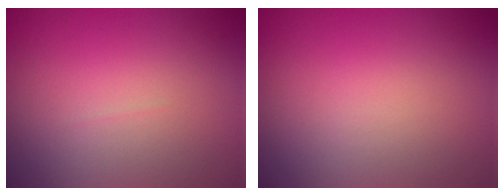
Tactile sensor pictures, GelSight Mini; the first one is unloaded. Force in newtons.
{"total": 0.0}